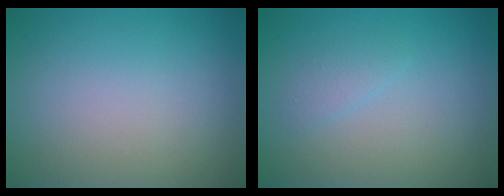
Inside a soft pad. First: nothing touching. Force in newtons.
{"total": 1.1, "press": 1.1, "slide": 0.1}